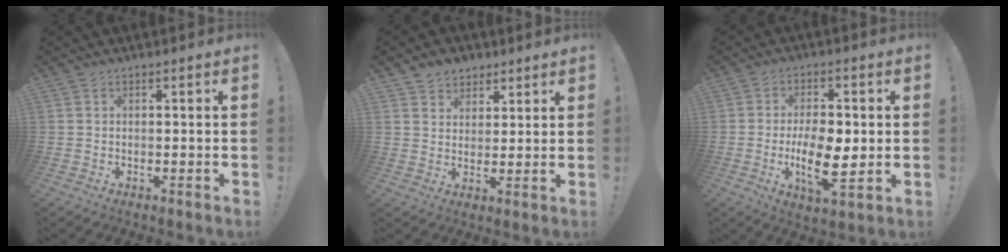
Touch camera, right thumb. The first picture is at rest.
{"total": 5.8, "force": [3.7, 4.5, 0.3], "torque": [0.001, -0.026, 0.070]}
{"total": 12.1, "force": [-1.5, 5.3, 10.8], "torque": [-0.189, -0.007, -0.030]}